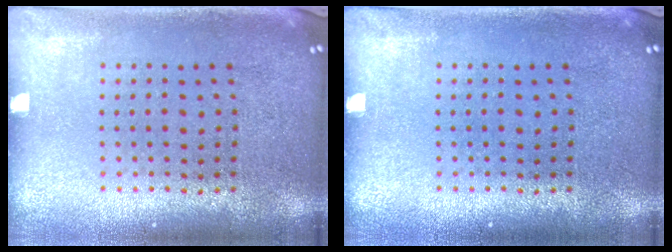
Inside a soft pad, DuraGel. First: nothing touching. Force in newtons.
{"total": 0.0}